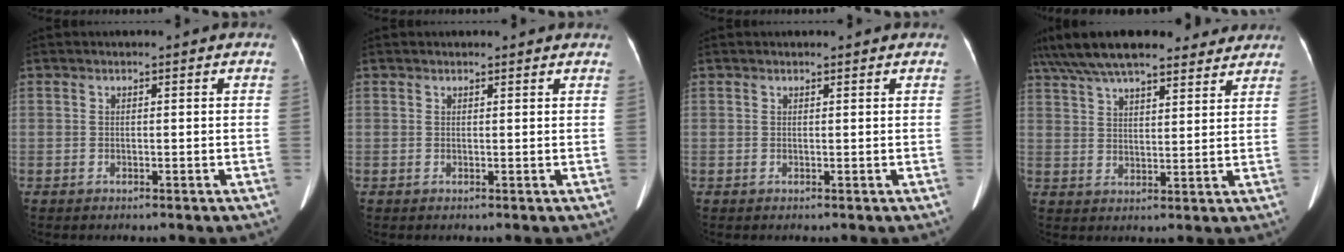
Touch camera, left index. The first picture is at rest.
{"total": 3.2, "force": [2.9, 0.7, 1.0], "torque": [-0.010, 0.004, 0.027]}
{"total": 1.7, "force": [1.6, 0.3, 0.6], "torque": [-0.008, 0.002, 0.017]}
{"total": 22.7, "force": [18.7, 6.6, 11.0], "torque": [-0.213, 0.047, 0.271]}